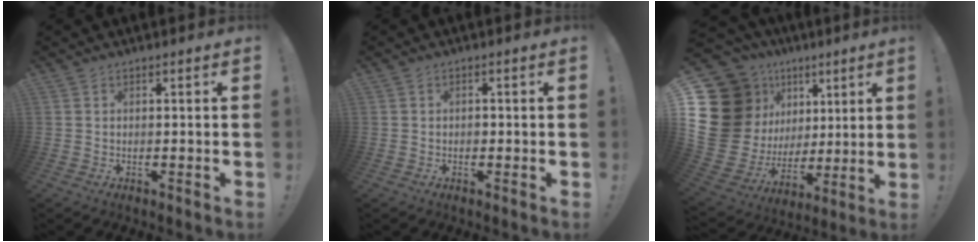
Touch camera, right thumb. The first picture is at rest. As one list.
[{"total": 0.8, "force": [-0.5, 0.7, 0.3], "torque": [-0.006, 0.003, -0.008]}, {"total": 22.4, "force": [6.5, 17.6, 12.2], "torque": [-0.236, -0.063, 0.180]}]